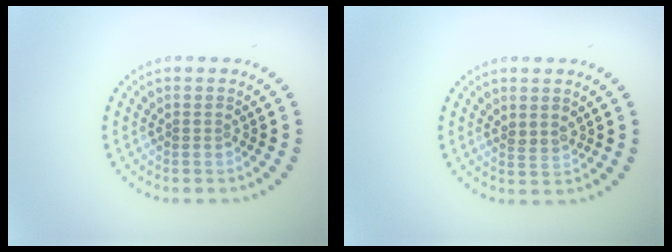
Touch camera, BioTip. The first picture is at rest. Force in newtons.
{"total": 1.1, "press": 0.8, "slide": 0.8}